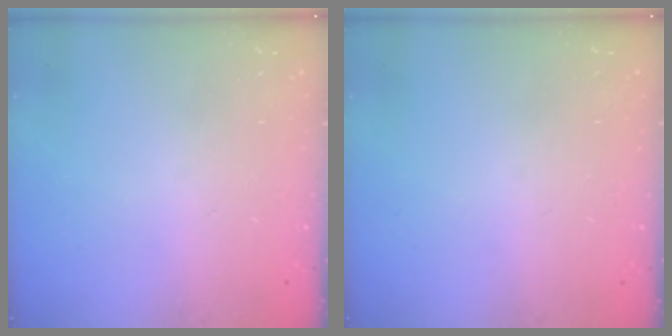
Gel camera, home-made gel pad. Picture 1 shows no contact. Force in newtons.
{"total": 0.0}